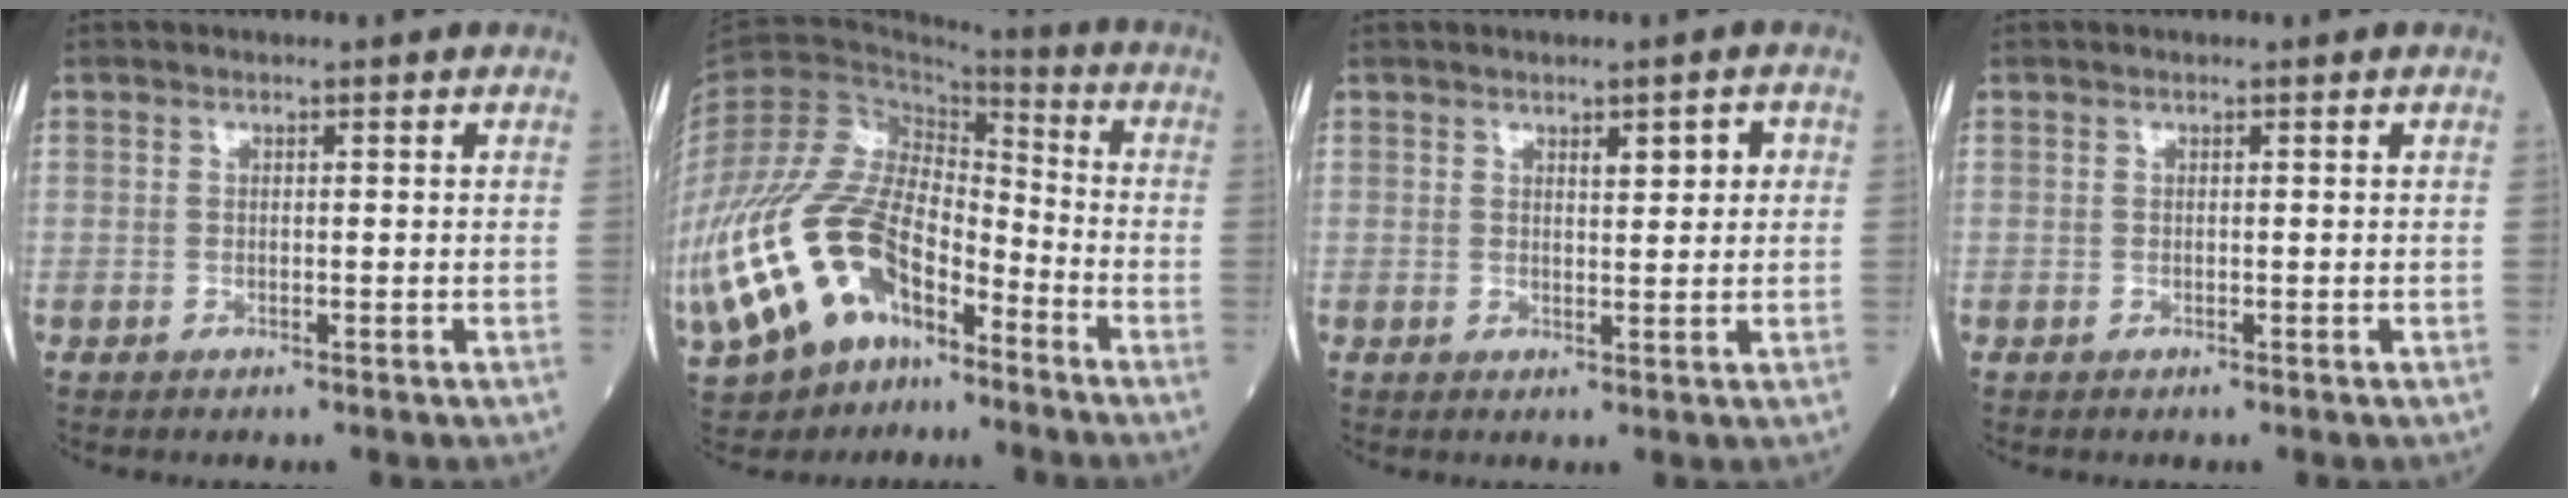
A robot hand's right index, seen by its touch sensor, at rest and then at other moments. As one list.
[{"total": 20.7, "force": [-10.8, 9.9, 14.7], "torque": [-0.319, 0.000, -0.195]}, {"total": 2.8, "force": [1.1, 0.9, 2.4], "torque": [-0.035, 0.002, 0.018]}, {"total": 0.0}]